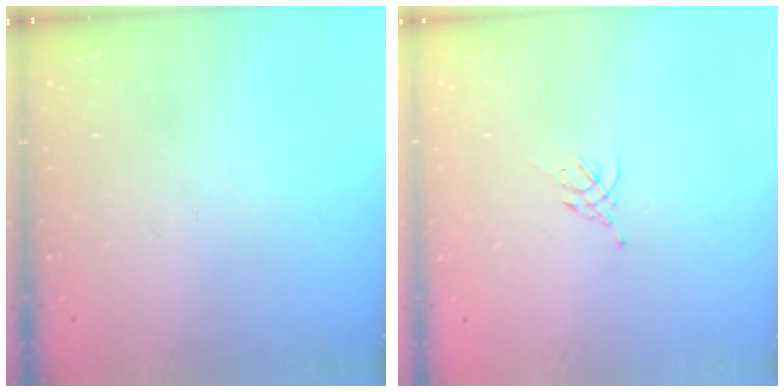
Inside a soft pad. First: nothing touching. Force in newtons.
{"total": 1.9, "press": 1.8, "slide": 0.5}